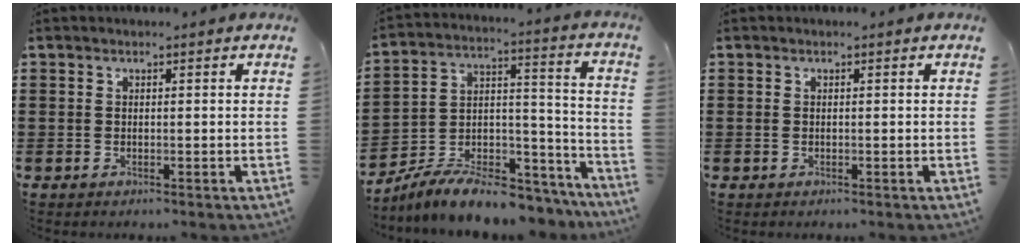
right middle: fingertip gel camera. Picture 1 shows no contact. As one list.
[{"total": 7.8, "force": [-7.0, 1.8, 2.8], "torque": [-0.045, 0.013, -0.135]}, {"total": 0.0}]